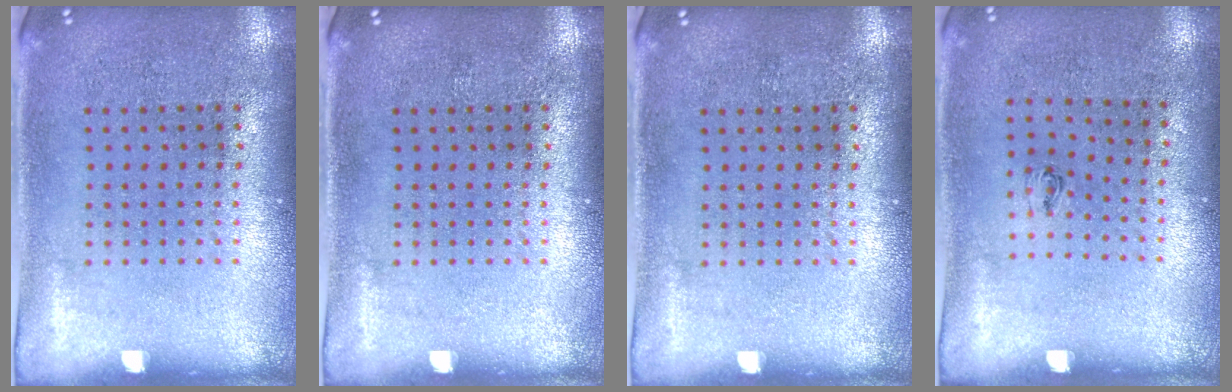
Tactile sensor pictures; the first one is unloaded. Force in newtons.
{"total": 0.0}
{"total": 0.0}
{"total": 0.5, "press": 0.2, "slide": 0.5}